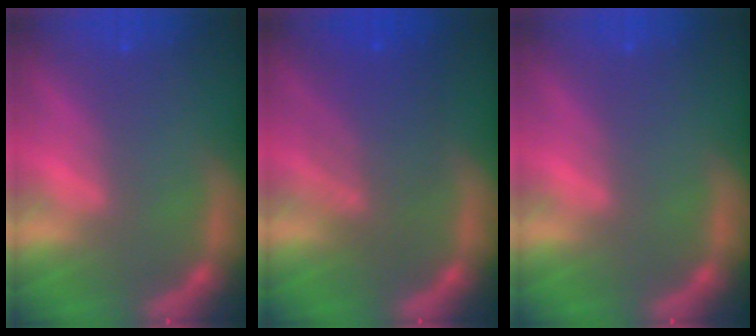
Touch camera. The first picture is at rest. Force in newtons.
{"total": 6.0}
{"total": 0.0}